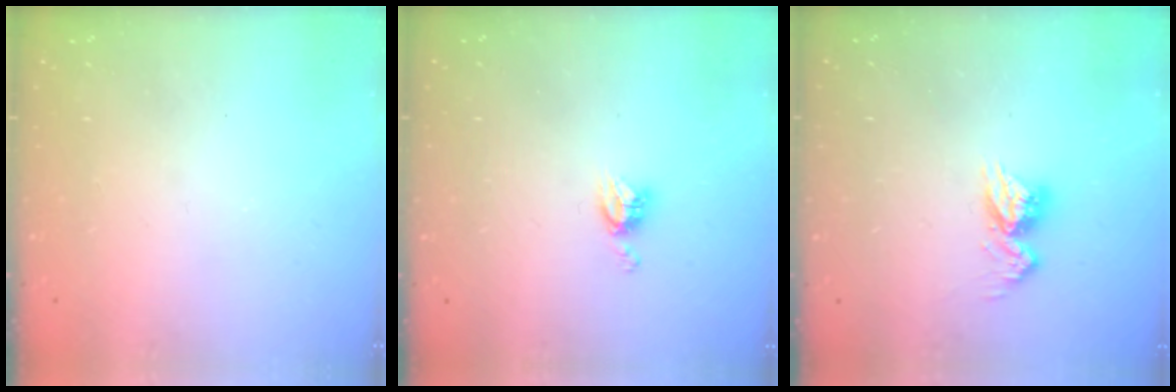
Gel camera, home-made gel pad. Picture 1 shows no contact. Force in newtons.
{"total": 4.5, "press": 4.5, "slide": 0.3}
{"total": 9.5, "press": 9.5, "slide": 0.9}